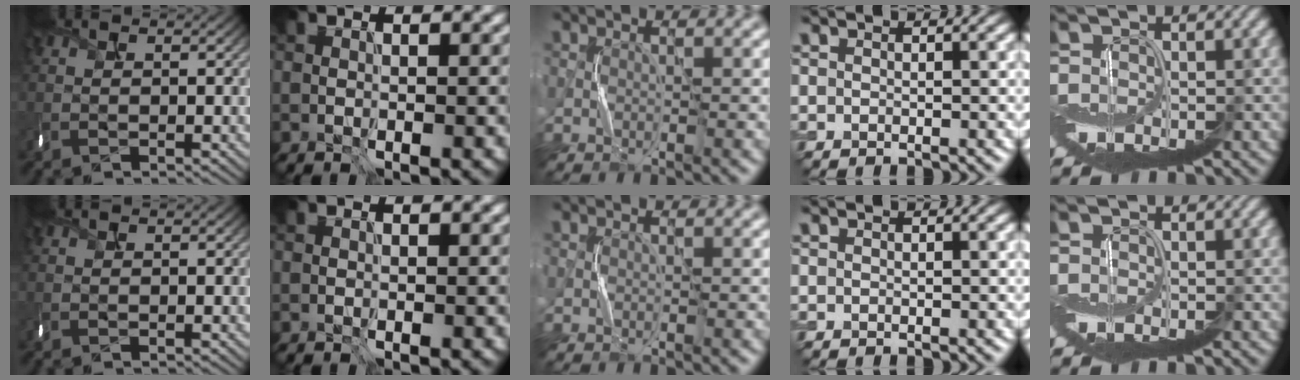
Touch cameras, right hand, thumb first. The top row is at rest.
{}